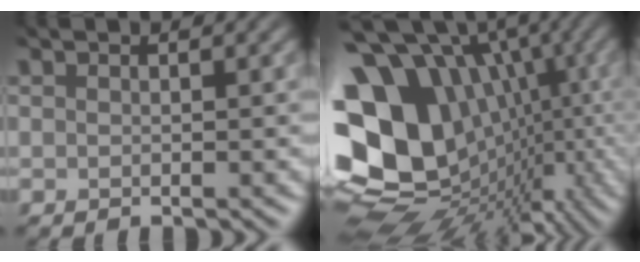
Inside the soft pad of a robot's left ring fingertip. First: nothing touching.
{"total": 17.5, "force": [-0.9, 14.0, 10.5], "torque": [-0.196, -0.012, 0.011]}